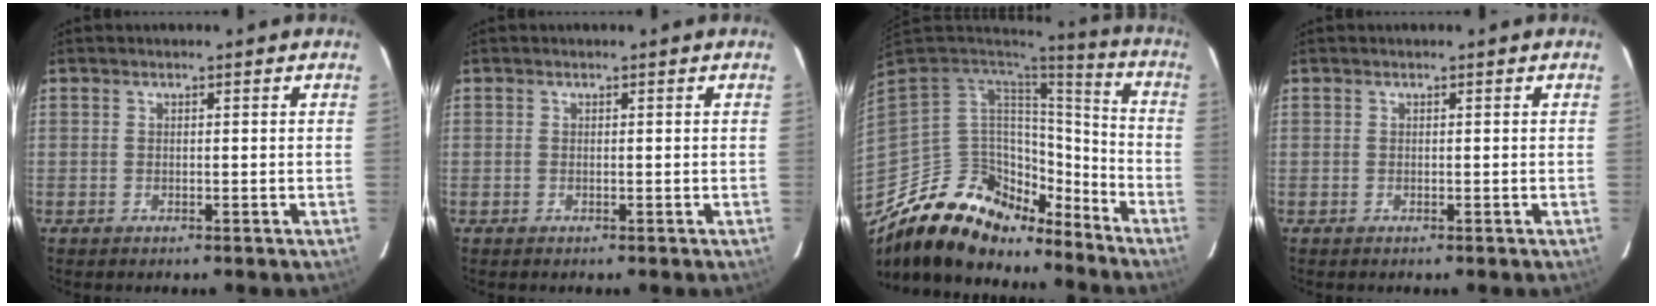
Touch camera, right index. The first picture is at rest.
{"total": 0.0}
{"total": 20.8, "force": [-15.3, 11.0, 8.8], "torque": [-0.192, 0.017, -0.250]}
{"total": 0.0}